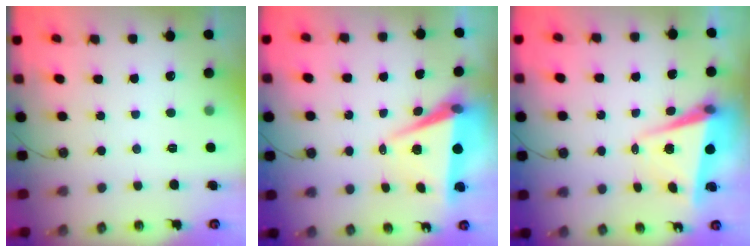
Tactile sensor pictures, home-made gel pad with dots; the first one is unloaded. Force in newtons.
{"total": 7.1, "press": 5.6, "slide": 4.3}
{"total": 6.0, "press": 5.9, "slide": 1.3}